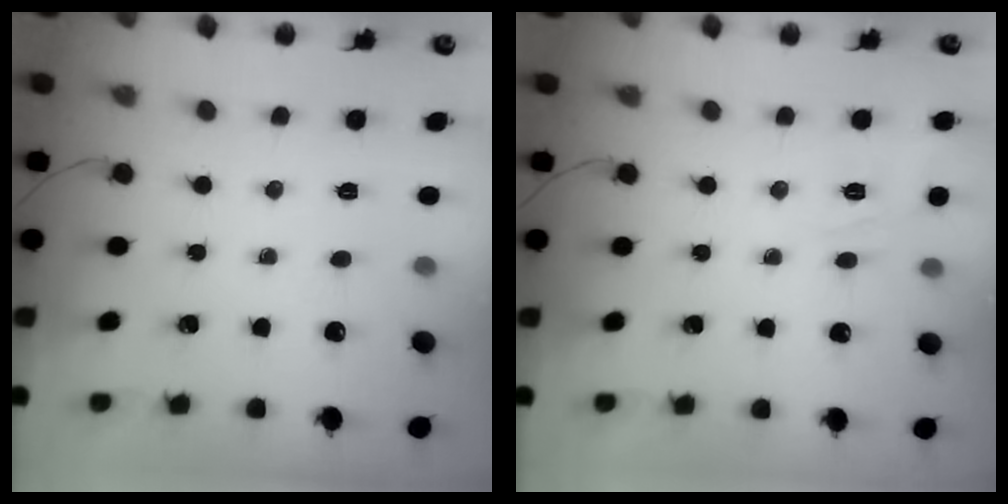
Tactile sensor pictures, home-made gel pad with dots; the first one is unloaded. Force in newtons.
{"total": 10.6, "press": 10.5, "slide": 1.6}